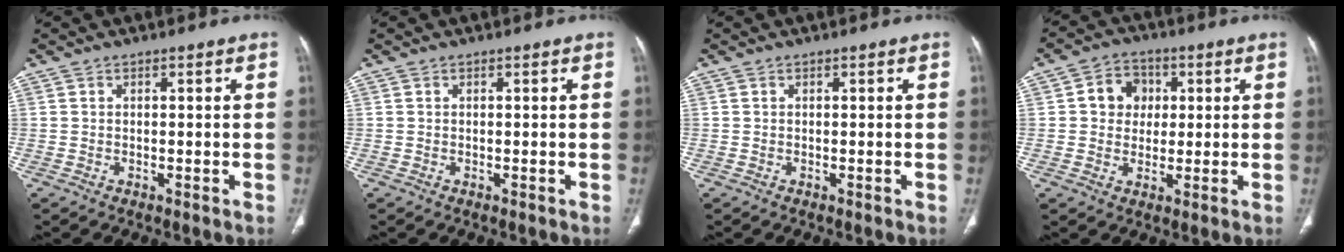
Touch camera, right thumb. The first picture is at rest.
{"total": 0.0}
{"total": 0.0}
{"total": 7.2, "force": [1.3, 6.2, 3.4], "torque": [-0.021, 0.004, 0.016]}